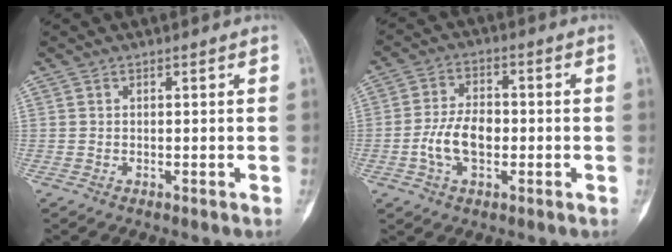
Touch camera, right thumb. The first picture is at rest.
{"total": 8.1, "force": [-1.6, 4.8, 6.3], "torque": [-0.117, 0.017, -0.035]}